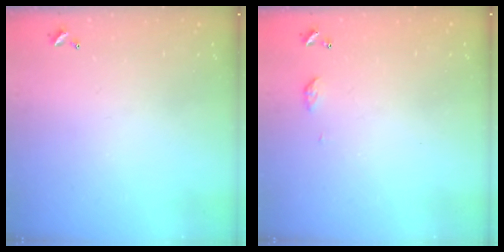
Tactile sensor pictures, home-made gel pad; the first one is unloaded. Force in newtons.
{"total": 4.6, "press": 4.5, "slide": 0.6}